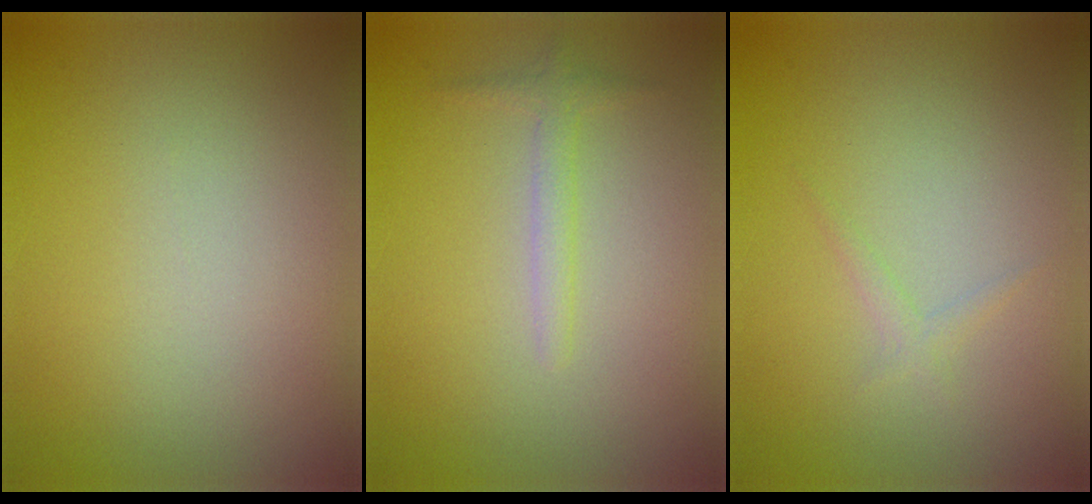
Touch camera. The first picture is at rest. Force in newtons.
{"total": 1.4, "press": 1.4, "slide": 0.0}
{"total": 0.8, "press": 0.8, "slide": 0.0}